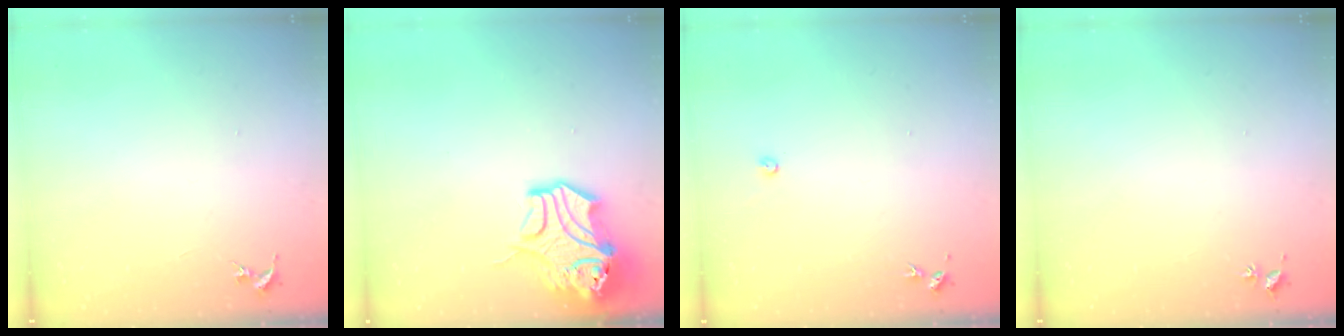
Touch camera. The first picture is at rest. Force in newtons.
{"total": 14.2, "press": 14.1, "slide": 1.9}
{"total": 2.4, "press": 2.4, "slide": 0.3}
{"total": 2.0, "press": 2.0, "slide": 0.3}